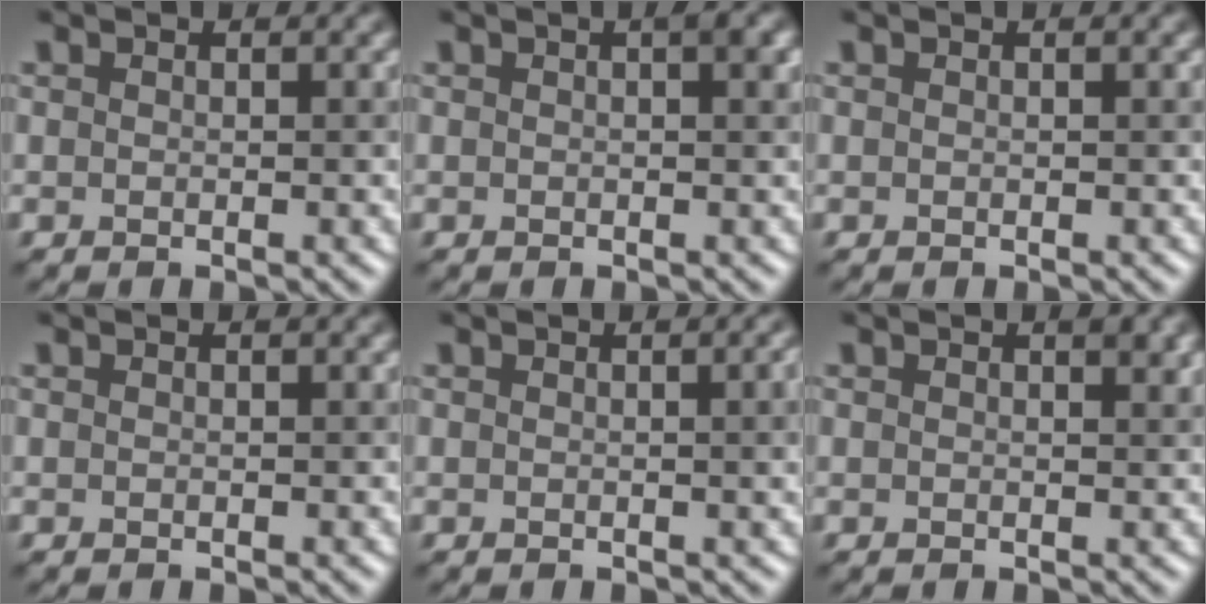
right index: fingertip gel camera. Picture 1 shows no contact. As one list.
[{"total": 1.2, "force": [0.5, 0.1, 1.1], "torque": [-0.016, 0.006, 0.009]}, {"total": 0.0}, {"total": 0.0}, {"total": 3.1, "force": [0.3, 1.2, 2.9], "torque": [-0.012, 0.018, -0.003]}, {"total": 0.6, "force": [0.5, -0.1, 0.4], "torque": [-0.007, 0.003, 0.010]}]